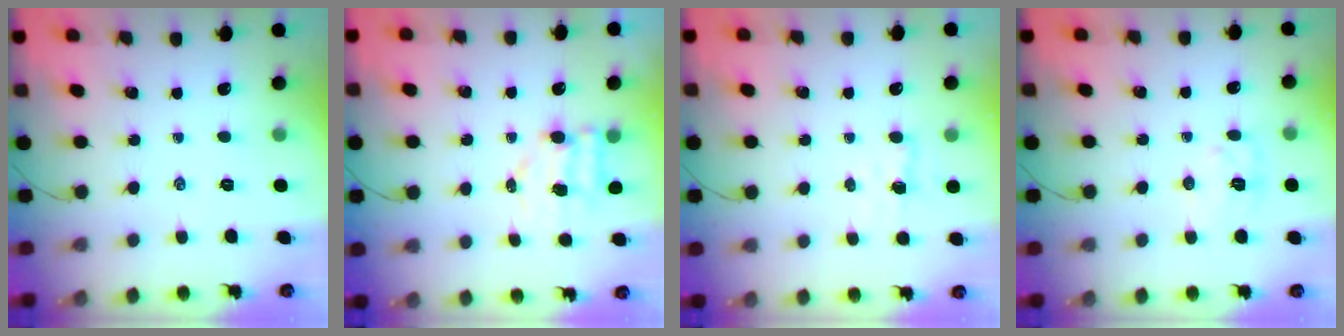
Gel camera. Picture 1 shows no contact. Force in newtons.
{"total": 5.5, "press": 5.5, "slide": 0.6}
{"total": 2.7, "press": 2.6, "slide": 0.7}
{"total": 6.4, "press": 6.4, "slide": 0.4}